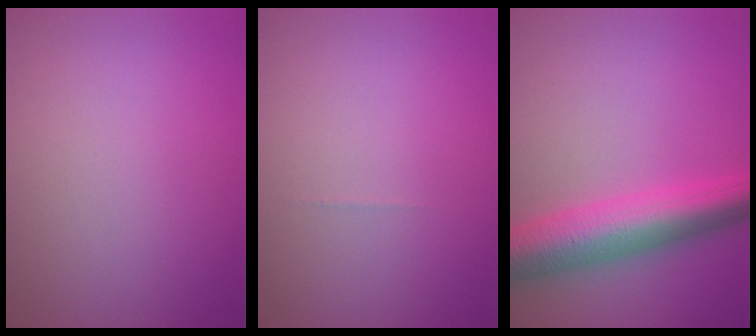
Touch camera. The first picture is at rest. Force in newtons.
{"total": 0.0}
{"total": 7.5, "press": 7.5, "slide": 0.2}